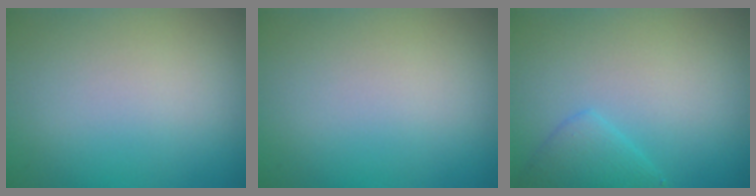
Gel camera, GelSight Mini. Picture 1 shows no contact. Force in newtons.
{"total": 0.0}
{"total": 2.2, "press": 2.2, "slide": 0.2}